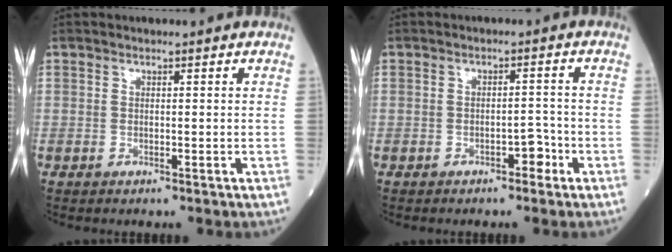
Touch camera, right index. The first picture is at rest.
{"total": 2.4, "force": [-1.4, 1.1, 1.6], "torque": [-0.018, 0.005, -0.021]}